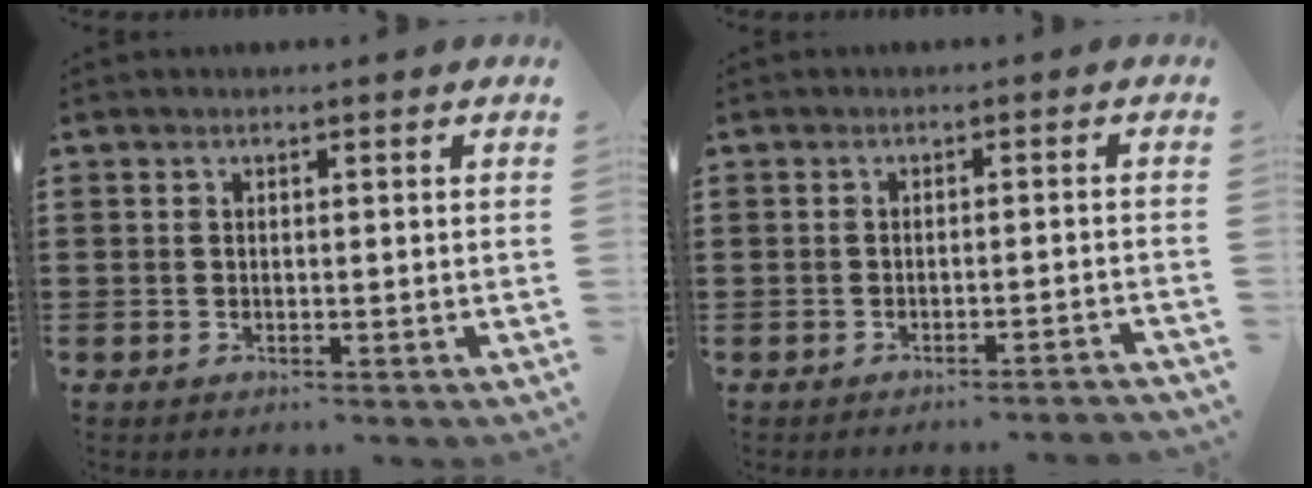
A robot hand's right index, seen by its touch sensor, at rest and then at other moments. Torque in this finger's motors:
{"motor_torque": [-0.25, -0.20, -0.04, -0.09]}